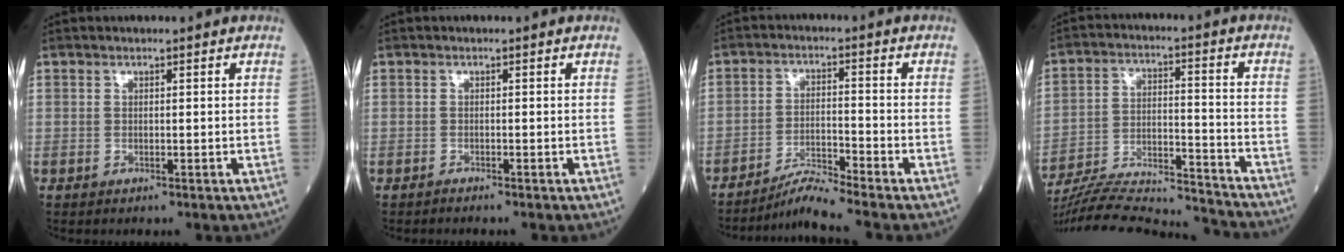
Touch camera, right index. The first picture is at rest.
{"total": 0.8, "force": [-0.7, -0.2, 0.2], "torque": [-0.004, 0.001, -0.014]}
{"total": 5.6, "force": [-5.1, -2.0, 1.2], "torque": [-0.030, -0.020, -0.093]}
{"total": 21.0, "force": [-20.1, 1.2, 5.8], "torque": [-0.128, -0.004, -0.315]}